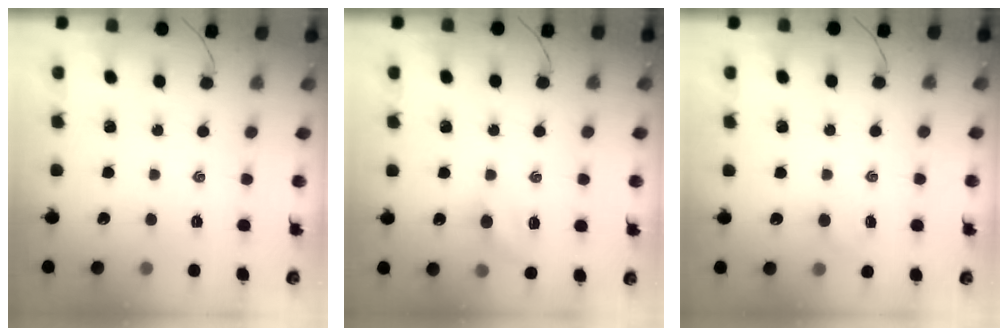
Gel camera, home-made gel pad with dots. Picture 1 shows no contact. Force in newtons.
{"total": 5.5, "press": 5.3, "slide": 1.4}
{"total": 2.4, "press": 2.3, "slide": 0.8}